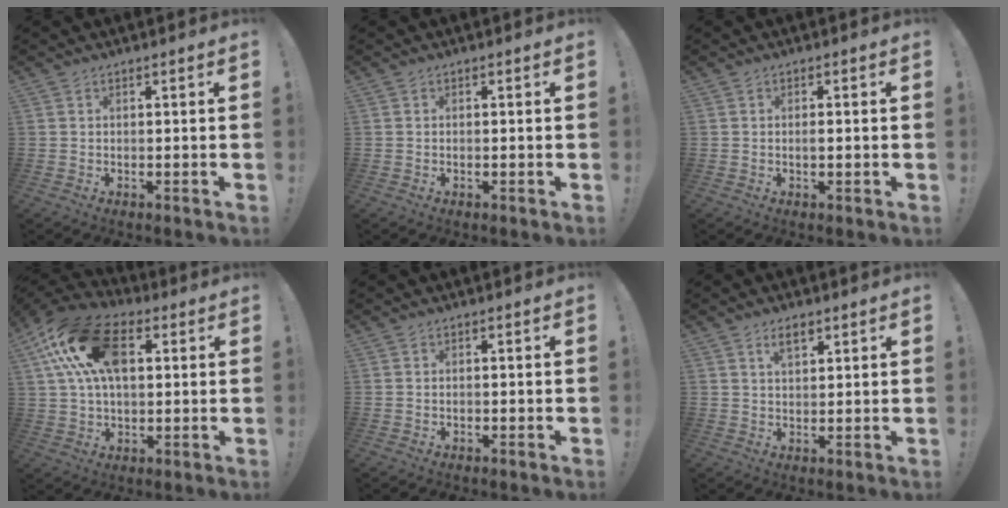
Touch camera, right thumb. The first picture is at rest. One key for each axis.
{"total": 0.0}
{"total": 1.1, "fx": -0.4, "fy": 0.2, "fz": 1.0, "tx": -0.016, "ty": 0.000, "tz": -0.008}
{"total": 20.2, "fx": 6.3, "fy": 11.9, "fz": 15.0, "tx": -0.271, "ty": -0.005, "tz": 0.106}
{"total": 0.0}
{"total": 4.1, "fx": 2.2, "fy": 1.9, "fz": 2.8, "tx": -0.040, "ty": -0.004, "tz": 0.036}